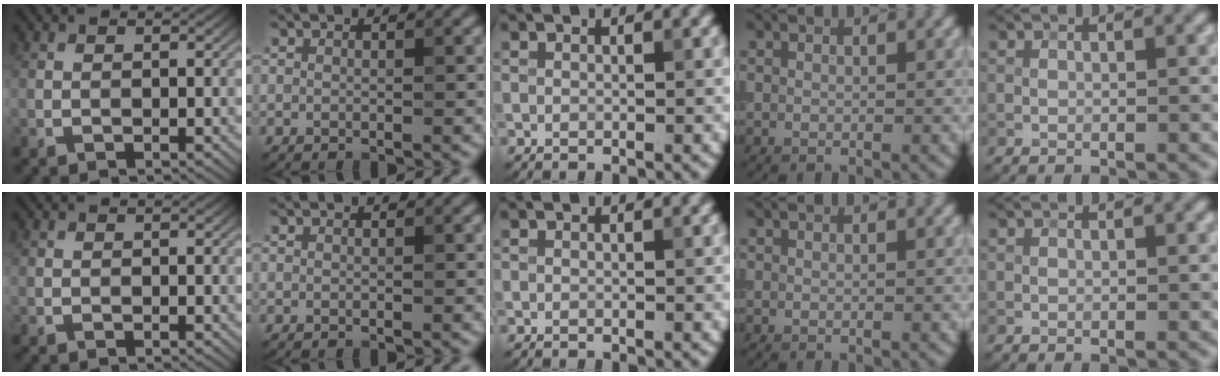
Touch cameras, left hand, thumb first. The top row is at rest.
{}